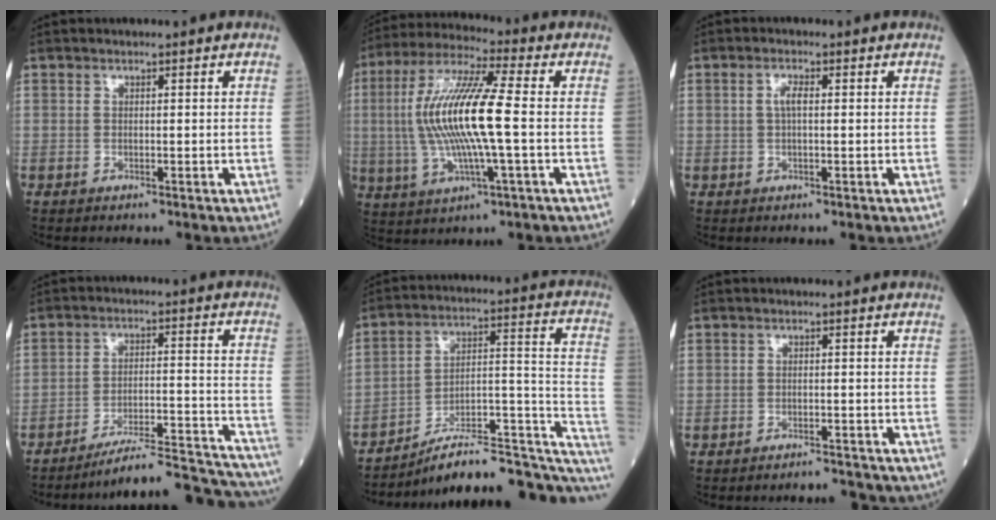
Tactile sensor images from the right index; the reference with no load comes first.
{"total": 15.1, "force": [-0.3, 1.5, 15.0], "torque": [-0.312, 0.009, -0.011]}
{"total": 1.9, "force": [0.3, 0.5, 1.9], "torque": [-0.040, 0.003, 0.004]}
{"total": 18.3, "force": [-17.7, 0.3, 4.7], "torque": [-0.034, 0.017, -0.248]}
{"total": 19.1, "force": [-13.9, 5.6, 11.9], "torque": [-0.101, 0.077, -0.195]}
{"total": 3.7, "force": [-3.5, 1.2, 0.6], "torque": [-0.004, 0.003, -0.043]}